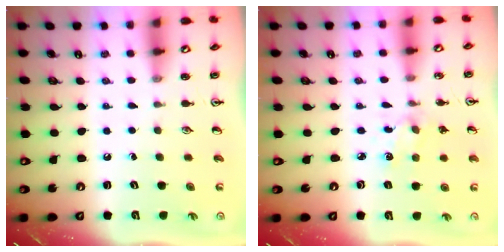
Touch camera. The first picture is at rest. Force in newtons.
{"total": 1.9, "press": 1.9, "slide": 0.4}